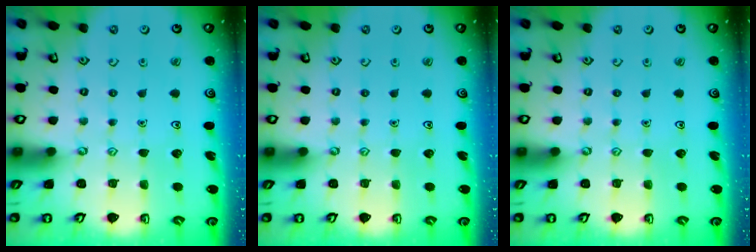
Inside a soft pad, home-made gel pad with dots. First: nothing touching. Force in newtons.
{"total": 0.0}
{"total": 0.0}